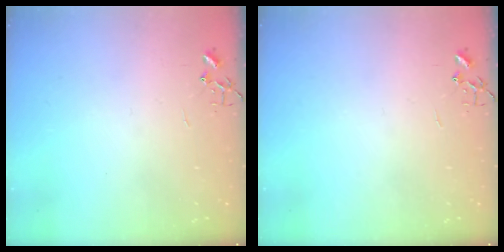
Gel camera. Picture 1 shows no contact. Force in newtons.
{"total": 0.0}